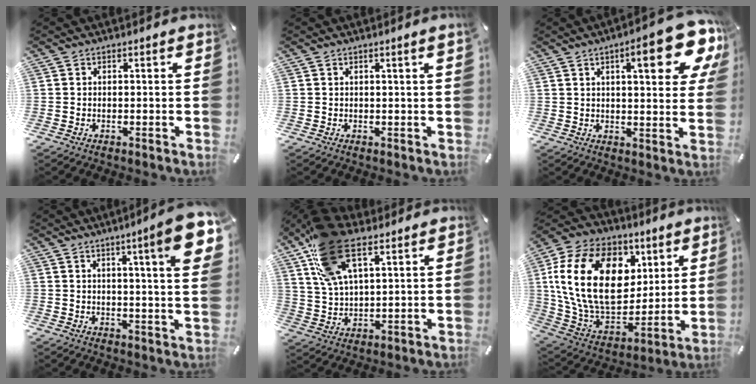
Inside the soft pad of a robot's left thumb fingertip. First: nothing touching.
{"total": 1.0, "force": [0.5, -0.1, 0.9], "torque": [-0.015, -0.002, 0.009]}
{"total": 15.6, "force": [7.6, 4.6, 12.8], "torque": [-0.168, -0.035, 0.114]}
{"total": 11.7, "force": [5.3, 0.8, 10.5], "torque": [-0.159, -0.024, 0.079]}
{"total": 16.4, "force": [9.0, 7.9, 11.2], "torque": [-0.242, -0.021, 0.163]}
{"total": 23.5, "force": [6.4, 16.7, 15.2], "torque": [-0.299, -0.022, 0.117]}